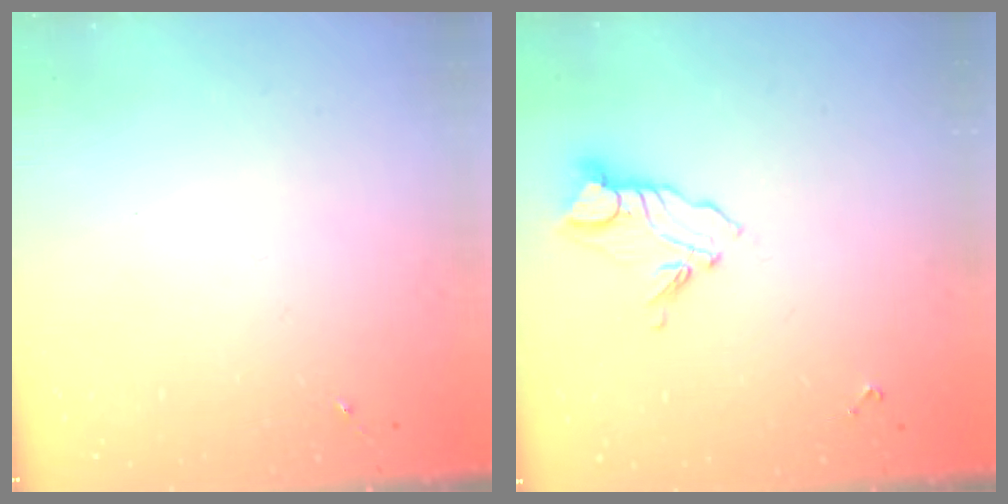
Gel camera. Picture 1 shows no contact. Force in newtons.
{"total": 8.5, "press": 8.4, "slide": 0.9}